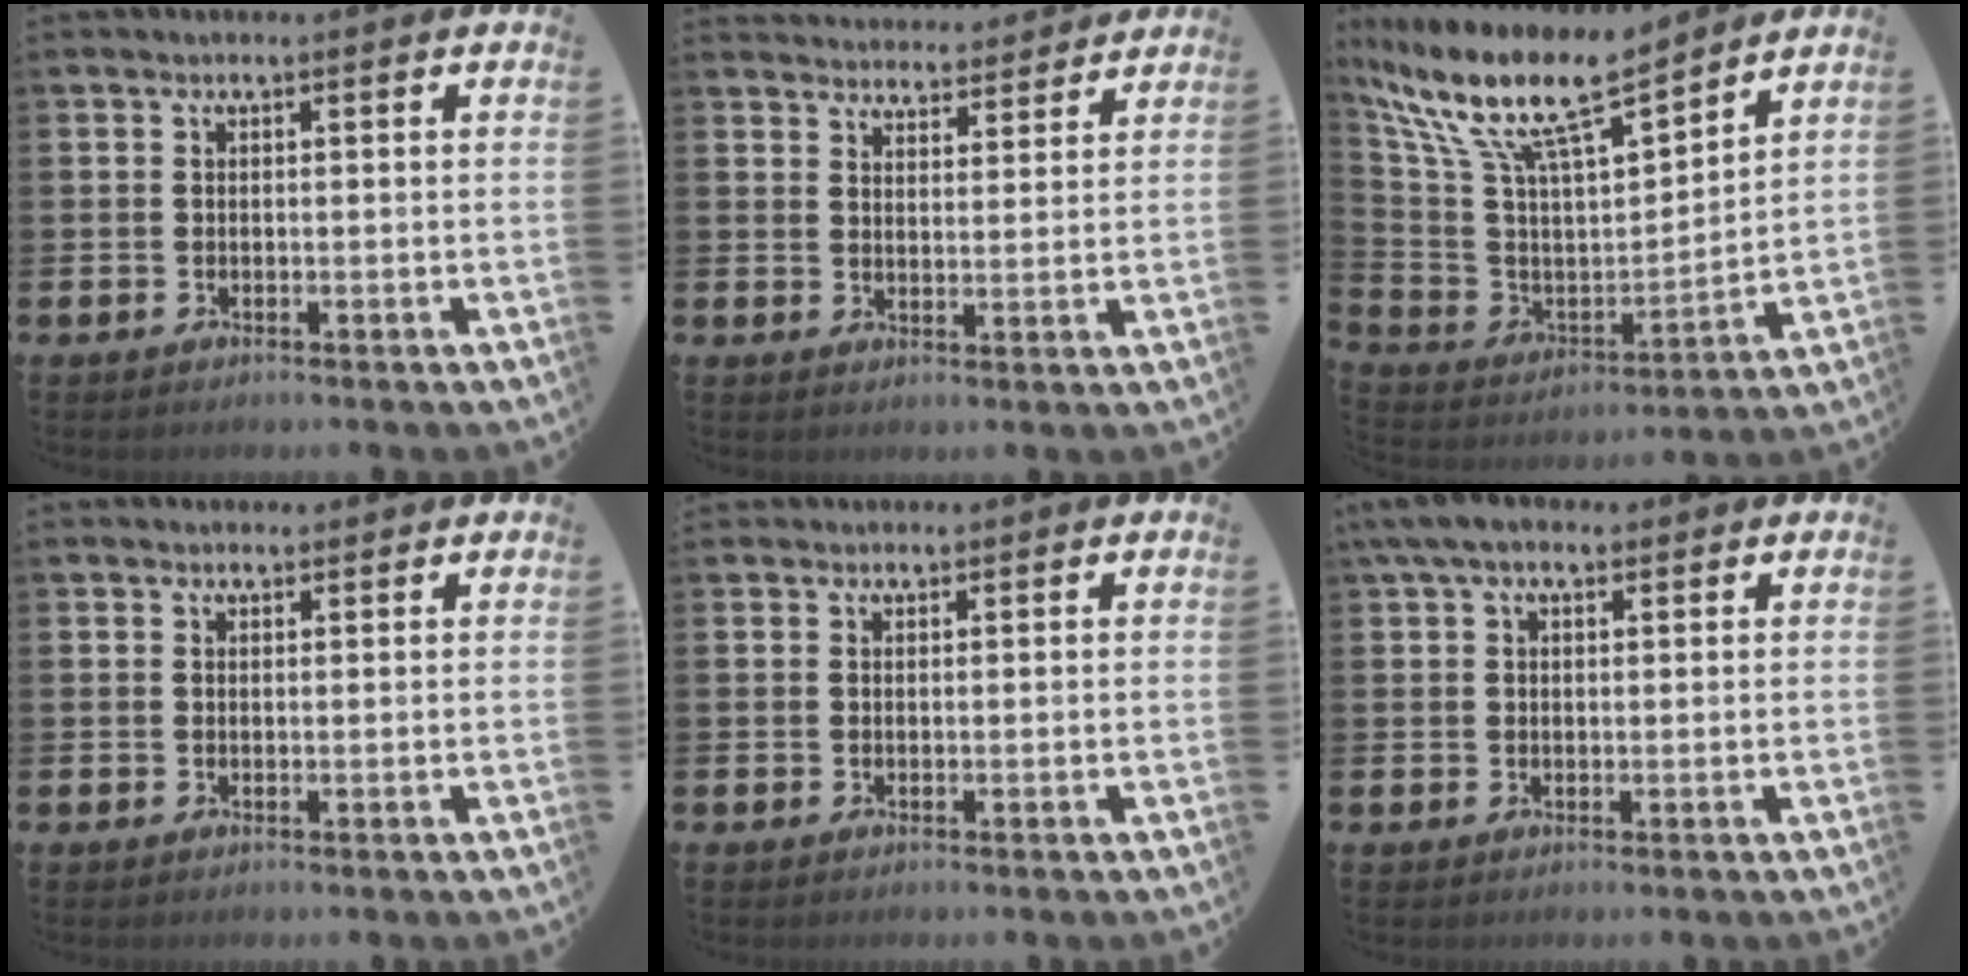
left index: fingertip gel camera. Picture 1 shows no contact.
{"total": 4.5, "force": [4.4, 0.6, -0.3], "torque": [0.004, -0.034, 0.077]}
{"total": 13.2, "force": [10.9, 2.8, 7.0], "torque": [-0.179, -0.067, 0.188]}
{"total": 1.4, "force": [1.3, 0.4, 0.1], "torque": [0.008, -0.003, 0.023]}
{"total": 0.9, "force": [0.9, 0.2, 0.0], "torque": [0.008, -0.002, 0.016]}
{"total": 4.8, "force": [3.7, 1.9, 2.5], "torque": [-0.045, -0.004, 0.066]}